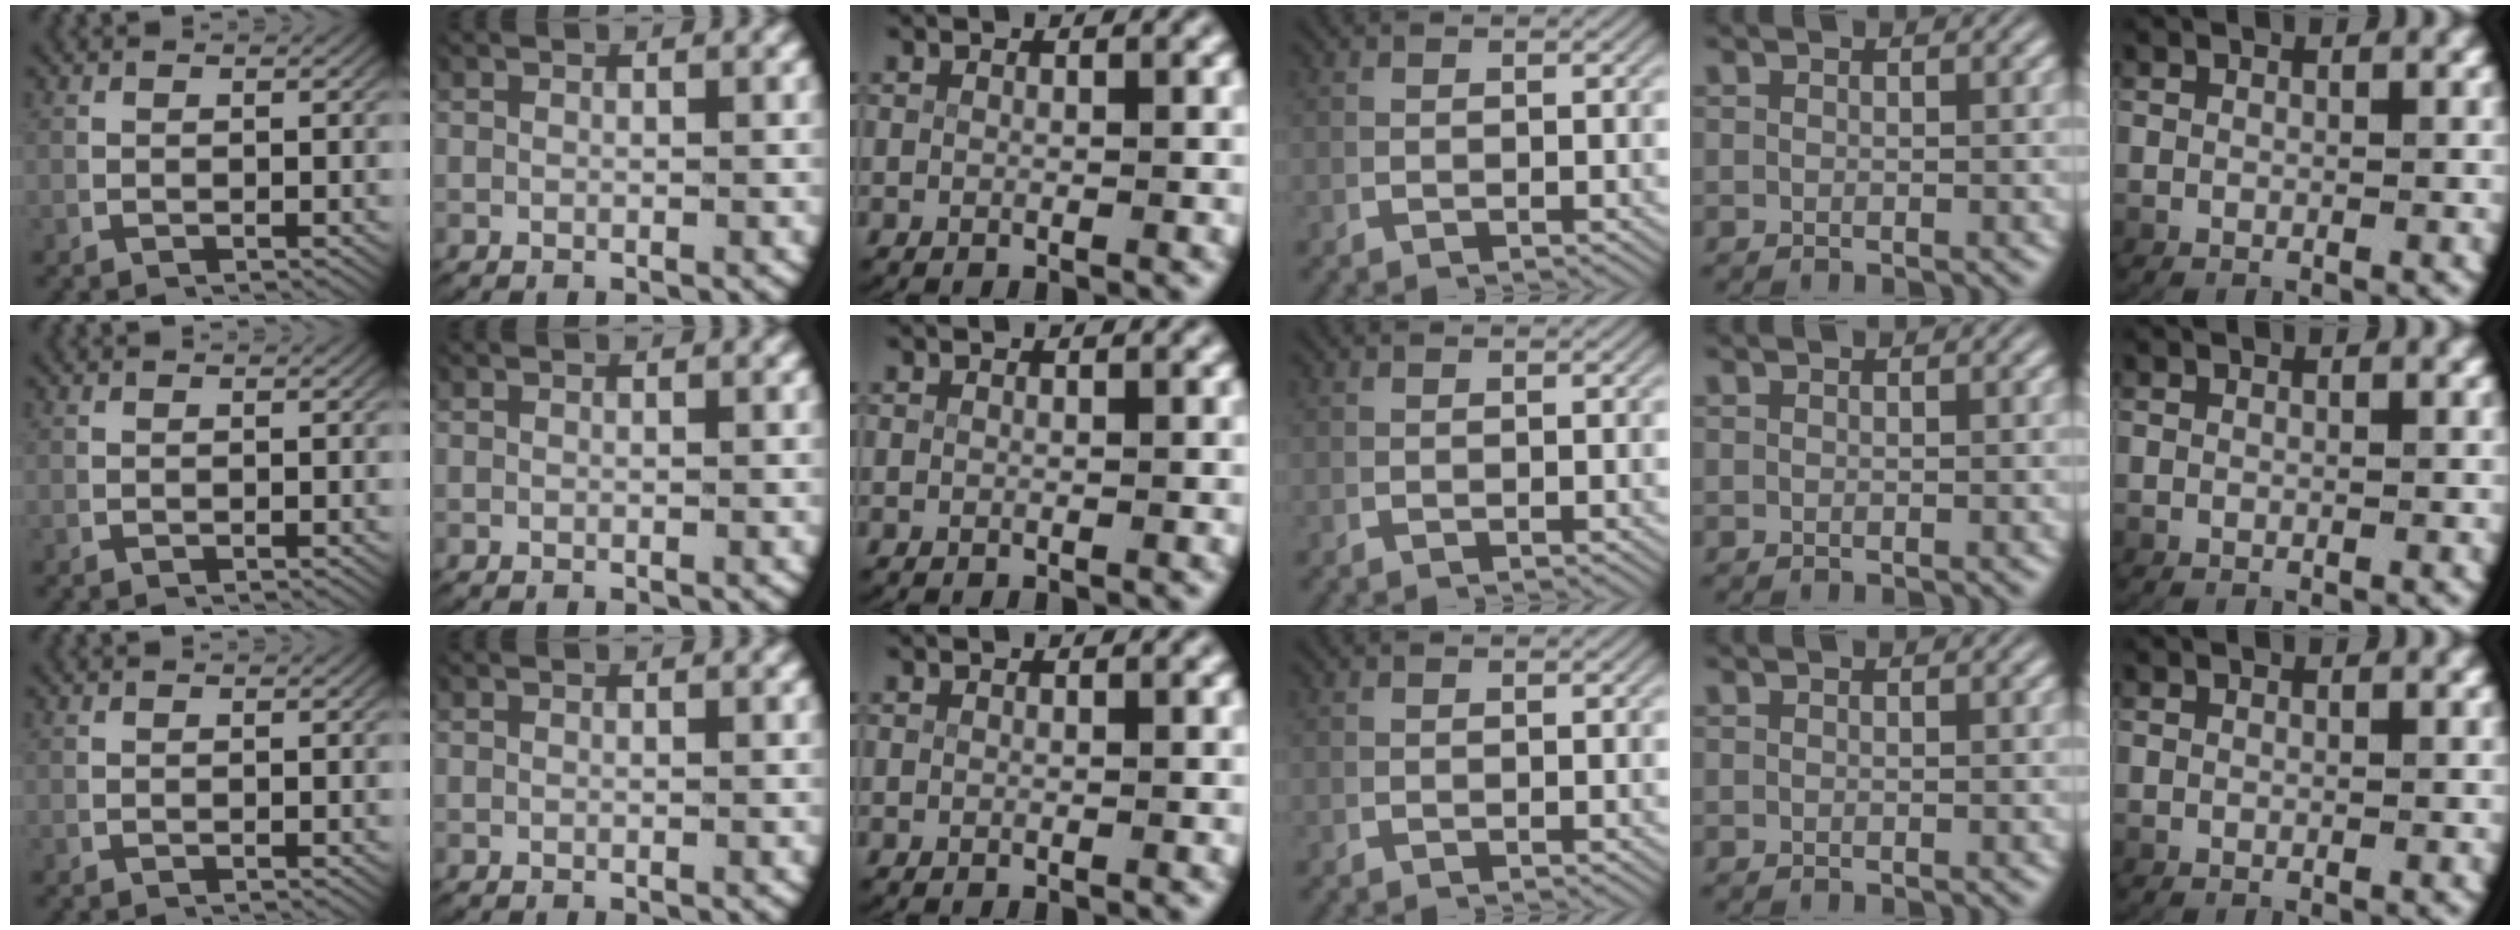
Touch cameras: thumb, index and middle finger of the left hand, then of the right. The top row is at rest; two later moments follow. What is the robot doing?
{"motion": "lift_and_place", "object": "keyboard"}